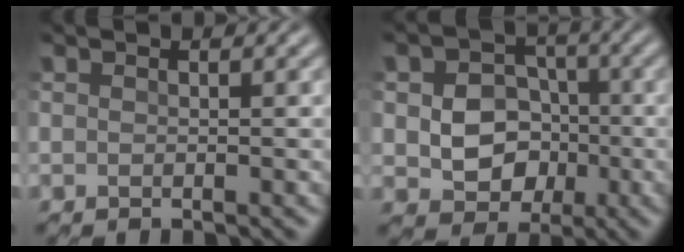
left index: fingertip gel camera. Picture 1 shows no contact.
{"total": 6.8, "force": [-1.1, 5.6, 3.8], "torque": [-0.053, -0.007, -0.029]}